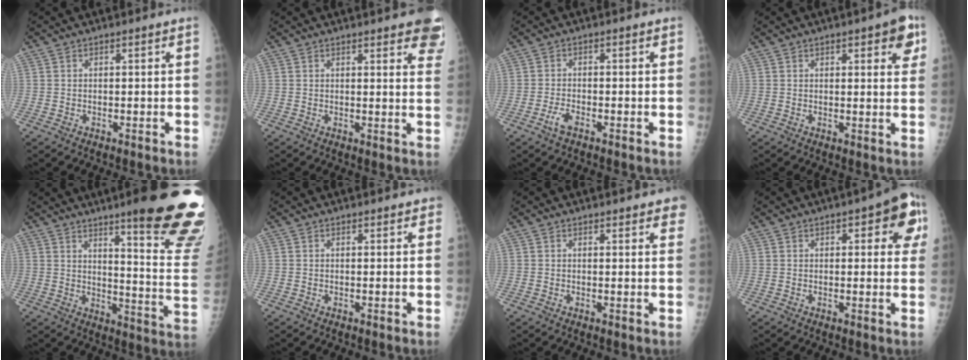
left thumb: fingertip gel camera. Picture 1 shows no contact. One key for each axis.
{"total": 10.4, "fx": 7.3, "fy": 2.8, "fz": 6.9, "tx": -0.054, "ty": -0.025, "tz": 0.069}
{"total": 2.6, "fx": -1.6, "fy": 1.0, "fz": 1.7, "tx": -0.040, "ty": 0.009, "tz": -0.032}
{"total": 6.5, "fx": 3.2, "fy": 2.4, "fz": 5.1, "tx": -0.037, "ty": -0.009, "tz": 0.033}
{"total": 23.2, "fx": 16.1, "fy": 2.5, "fz": 16.5, "tx": -0.183, "ty": -0.110, "tz": 0.208}
{"total": 1.4, "fx": 1.1, "fy": 0.7, "fz": 0.5, "tx": 0.008, "ty": -0.001, "tz": 0.009}
{"total": 4.6, "fx": 3.7, "fy": 1.6, "fz": 2.3, "tx": 0.001, "ty": -0.007, "tz": 0.038}
{"total": 9.6, "fx": 3.8, "fy": 4.0, "fz": 7.8, "tx": -0.053, "ty": -0.003, "tz": 0.036}